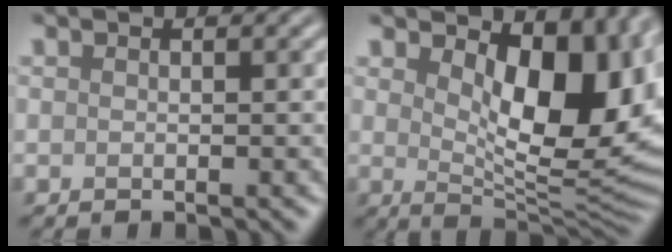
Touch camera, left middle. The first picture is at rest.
{"total": 11.1, "force": [2.8, 5.4, 9.3], "torque": [-0.123, -0.011, 0.048]}